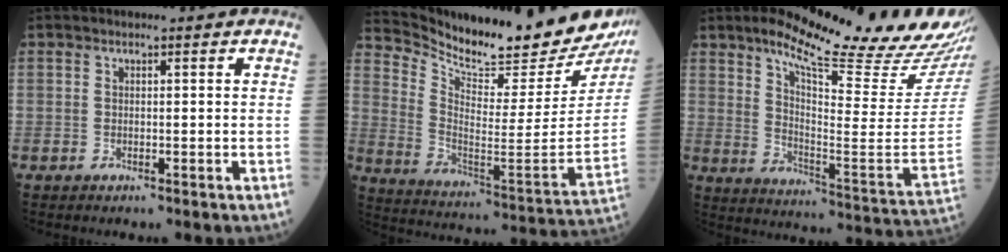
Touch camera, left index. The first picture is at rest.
{"total": 23.6, "force": [21.8, 3.2, 8.4], "torque": [-0.159, -0.098, 0.310]}
{"total": 23.6, "force": [19.3, 1.1, 13.5], "torque": [-0.204, -0.063, 0.270]}